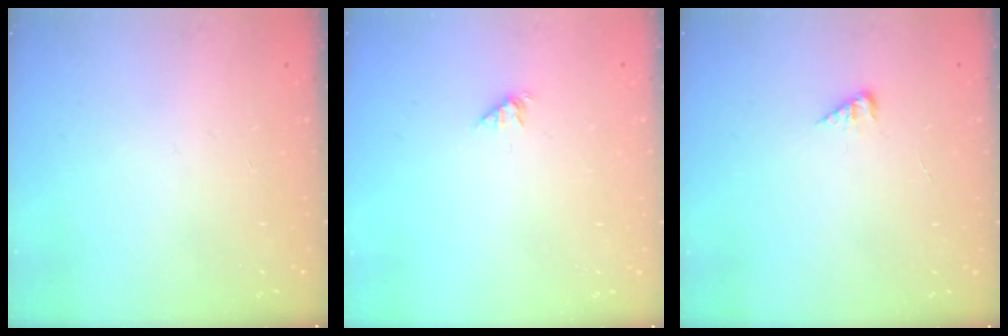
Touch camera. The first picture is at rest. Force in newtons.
{"total": 1.0, "press": 1.0, "slide": 0.2}
{"total": 2.7, "press": 2.7, "slide": 0.3}